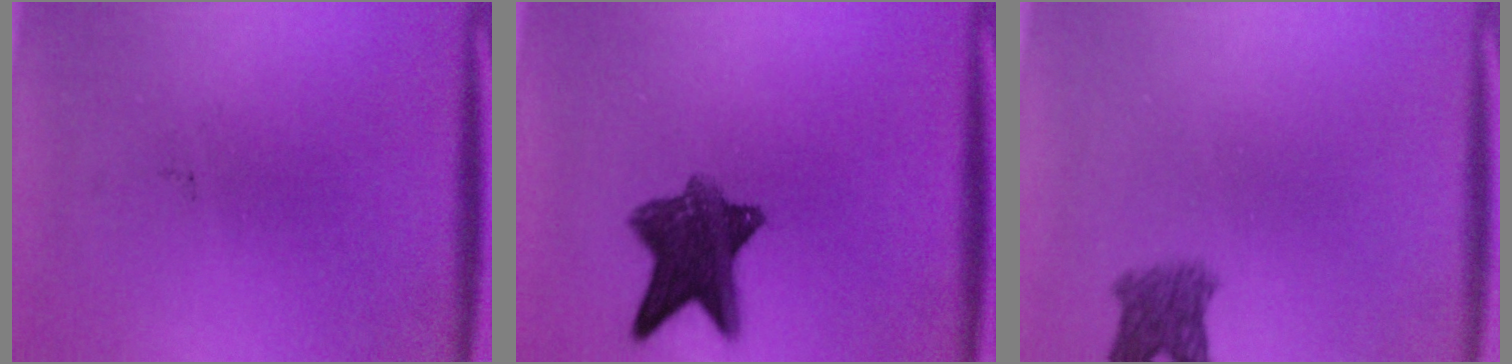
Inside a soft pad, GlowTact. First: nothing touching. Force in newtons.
{"total": 8.9}
{"total": 3.6}